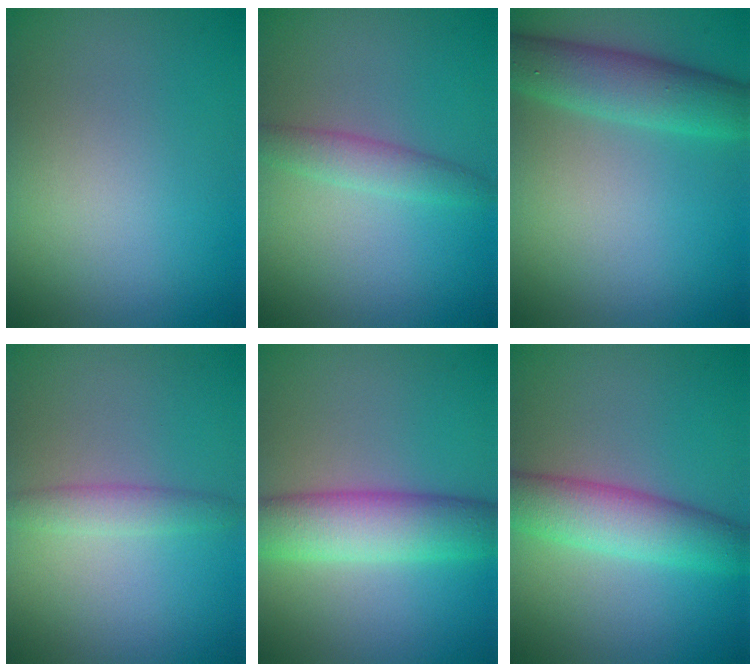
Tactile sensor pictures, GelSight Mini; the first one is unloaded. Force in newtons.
{"total": 2.2, "press": 2.2, "slide": 0.2}
{"total": 5.0, "press": 5.0, "slide": 0.3}
{"total": 1.9, "press": 1.9, "slide": 0.0}
{"total": 5.8, "press": 5.8, "slide": 0.4}
{"total": 5.2, "press": 5.2, "slide": 0.2}